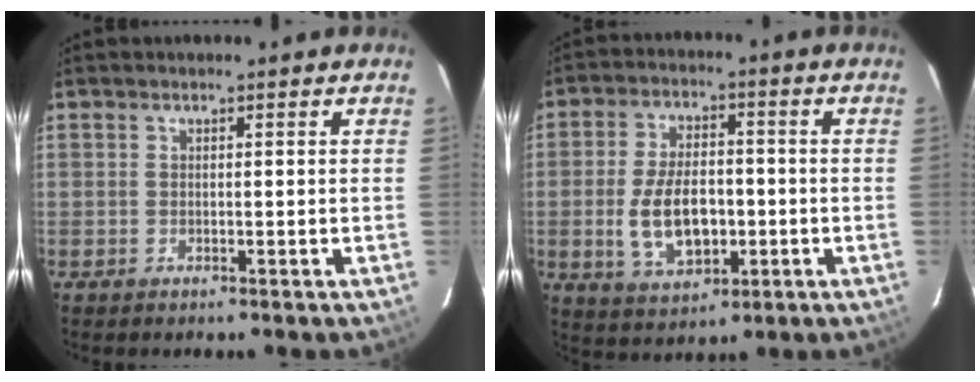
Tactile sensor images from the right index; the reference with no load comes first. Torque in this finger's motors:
{"motor_torque": [1.22, -0.48, 0.70, 0.15]}